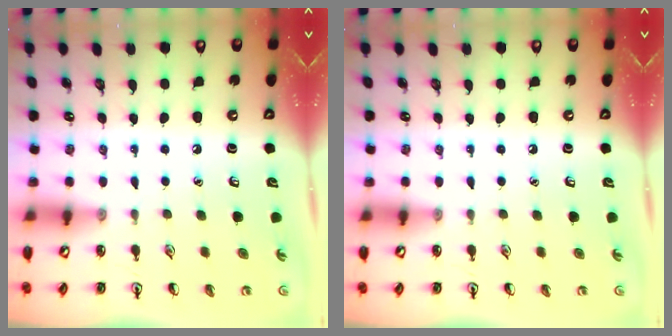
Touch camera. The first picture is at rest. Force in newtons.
{"total": 0.0}